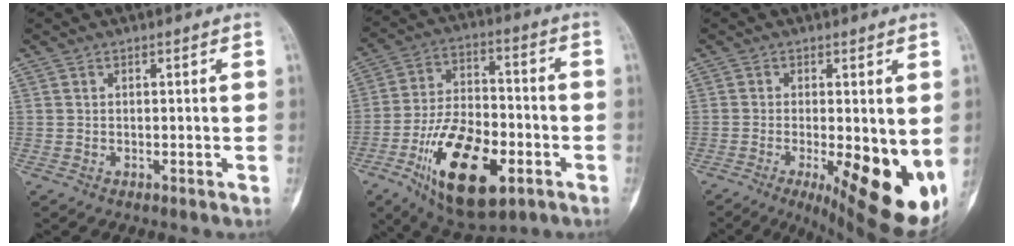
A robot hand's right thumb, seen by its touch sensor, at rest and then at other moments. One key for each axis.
{"total": 19.9, "fx": -7.9, "fy": 10.0, "fz": 15.3, "tx": -0.248, "ty": 0.029, "tz": -0.126}
{"total": 16.6, "fx": -3.9, "fy": 5.6, "fz": 15.1, "tx": -0.166, "ty": -0.022, "tz": -0.034}